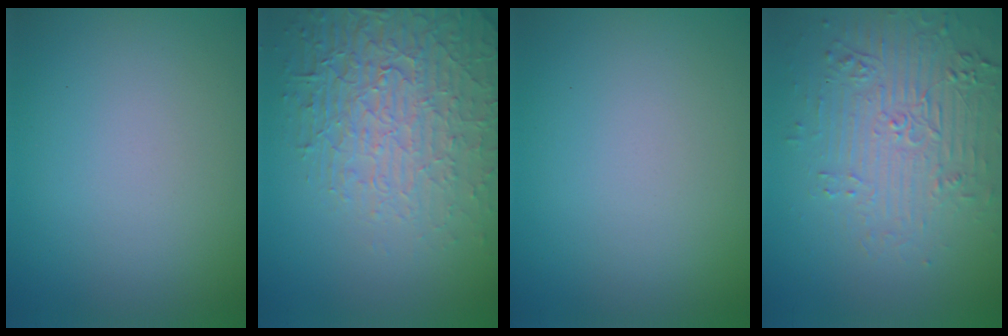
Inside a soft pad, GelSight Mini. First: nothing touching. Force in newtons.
{"total": 5.9, "press": 5.0, "slide": 3.0}
{"total": 0.0}
{"total": 4.2, "press": 3.7, "slide": 2.0}